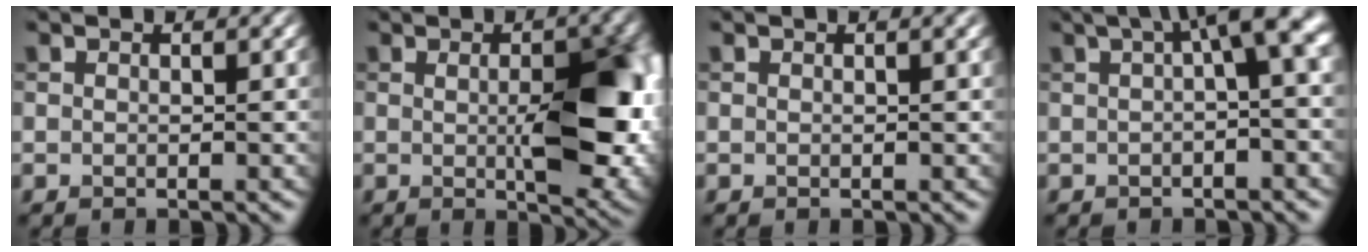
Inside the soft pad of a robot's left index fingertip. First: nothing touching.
{"total": 9.5, "force": [-0.1, 3.7, 8.8], "torque": [-0.119, -0.011, 0.010]}
{"total": 0.7, "force": [0.3, 0.2, 0.6], "torque": [-0.009, 0.001, 0.003]}
{"total": 6.8, "force": [1.7, 1.6, 6.4], "torque": [-0.073, 0.021, 0.016]}